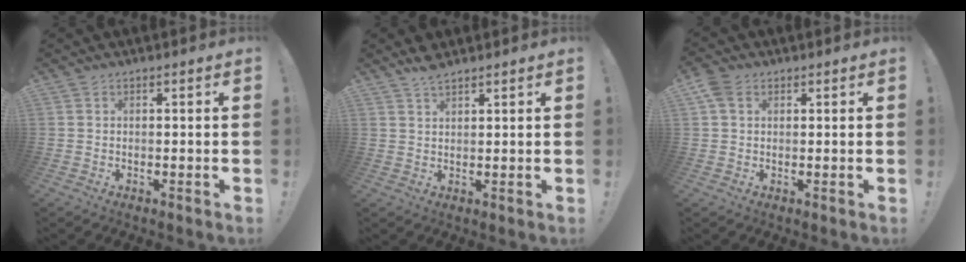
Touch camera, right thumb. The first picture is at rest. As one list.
[{"total": 3.7, "force": [3.1, 0.9, 1.7], "torque": [-0.025, -0.017, 0.055]}, {"total": 4.3, "force": [1.9, 3.0, 2.5], "torque": [-0.048, 0.002, 0.040]}]